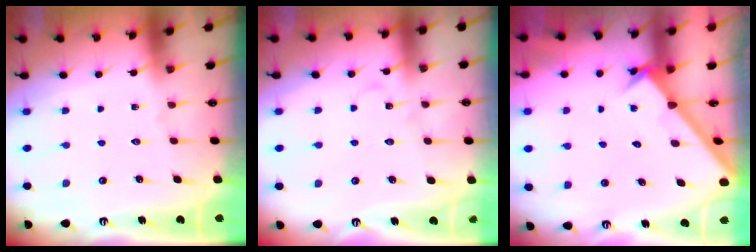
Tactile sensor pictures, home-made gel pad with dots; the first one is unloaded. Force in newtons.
{"total": 6.6, "press": 6.6, "slide": 0.4}
{"total": 2.2, "press": 2.2, "slide": 0.2}